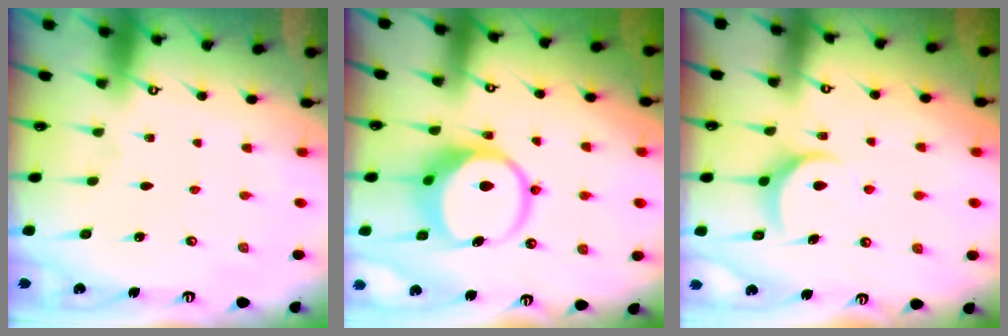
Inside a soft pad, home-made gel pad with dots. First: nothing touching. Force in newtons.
{"total": 10.6, "press": 10.5, "slide": 1.2}
{"total": 8.2, "press": 8.2, "slide": 0.5}